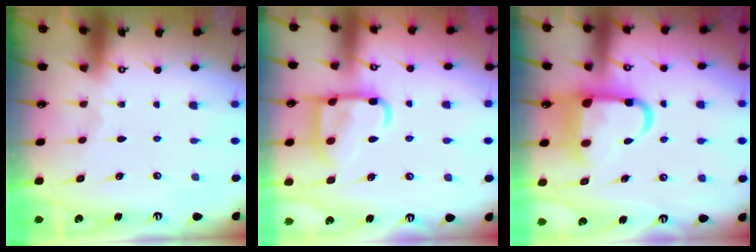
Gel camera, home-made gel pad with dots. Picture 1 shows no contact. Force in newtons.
{"total": 14.8, "press": 14.7, "slide": 1.3}
{"total": 12.4, "press": 12.3, "slide": 1.8}